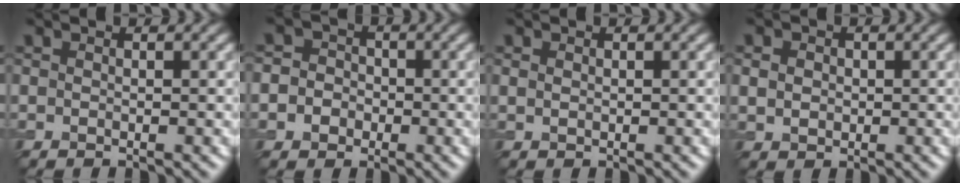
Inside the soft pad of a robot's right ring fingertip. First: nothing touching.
{"total": 4.1, "force": [-0.7, 3.8, 1.4], "torque": [0.009, 0.015, -0.041]}
{"total": 0.6, "force": [0.2, 0.4, 0.3], "torque": [-0.007, -0.001, 0.007]}
{"total": 2.1, "force": [0.4, 1.8, 1.0], "torque": [-0.022, 0.005, 0.005]}